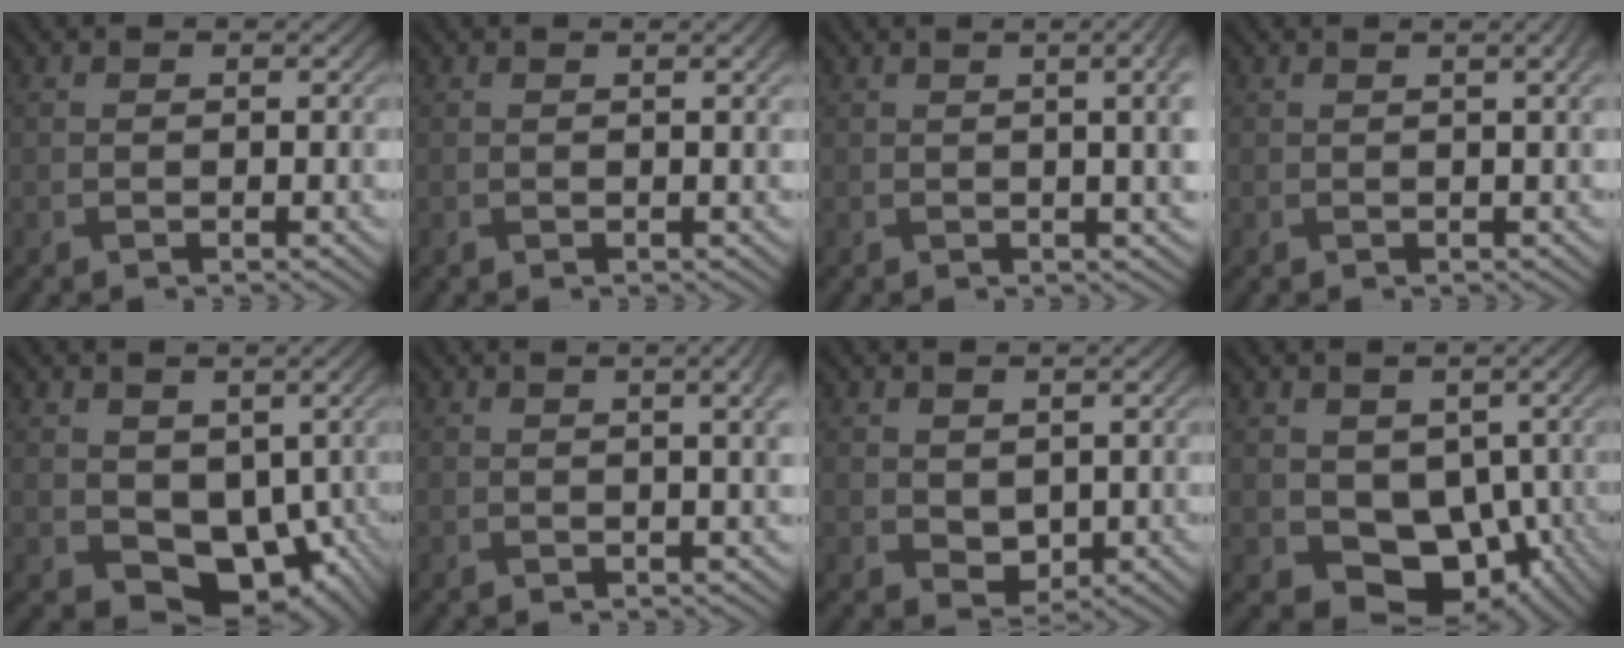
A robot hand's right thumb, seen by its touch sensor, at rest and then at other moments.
{"total": 1.5, "force": [0.6, 0.2, 1.3], "torque": [-0.018, 0.004, 0.008]}
{"total": 7.0, "force": [1.2, 2.1, 6.6], "torque": [-0.066, 0.020, 0.013]}
{"total": 3.3, "force": [1.3, 0.9, 2.9], "torque": [-0.031, 0.011, 0.004]}
{"total": 8.1, "force": [-0.2, 6.0, 5.4], "torque": [-0.097, -0.034, 0.005]}
{"total": 5.5, "force": [1.7, 1.5, 5.0], "torque": [-0.055, 0.018, 0.017]}
{"total": 2.5, "force": [0.8, 1.9, 1.5], "torque": [-0.038, -0.007, 0.019]}
{"total": 8.3, "force": [-0.4, 6.5, 5.2], "torque": [-0.095, -0.031, -0.005]}